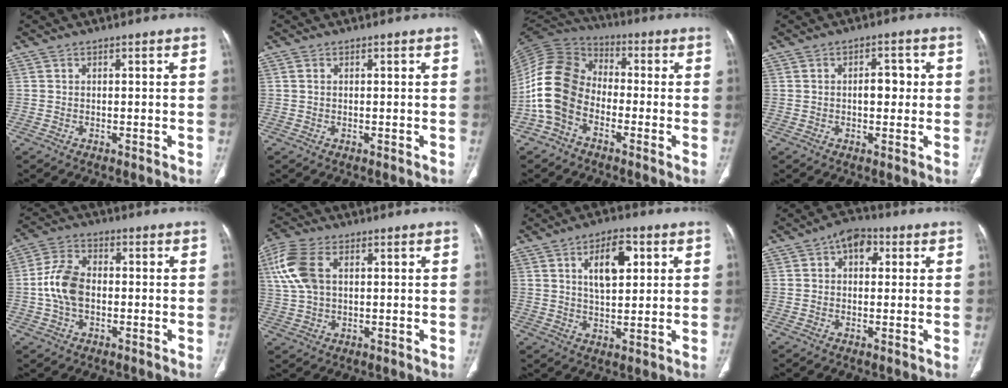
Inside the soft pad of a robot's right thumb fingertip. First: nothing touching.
{"total": 0.6, "force": [0.2, 0.4, 0.4], "torque": [-0.012, 0.002, 0.004]}
{"total": 13.4, "force": [-4.1, 9.6, 8.3], "torque": [-0.168, 0.049, -0.094]}
{"total": 4.0, "force": [0.1, 2.4, 3.2], "torque": [-0.032, 0.008, -0.001]}
{"total": 8.8, "force": [-0.7, 5.8, 6.6], "torque": [-0.131, 0.019, -0.019]}
{"total": 10.5, "force": [2.8, 6.3, 7.9], "torque": [-0.184, 0.012, 0.058]}
{"total": 9.2, "force": [3.1, 4.5, 7.4], "torque": [-0.092, -0.008, 0.052]}
{"total": 5.6, "force": [1.9, 3.8, 3.7], "torque": [-0.028, 0.012, 0.019]}